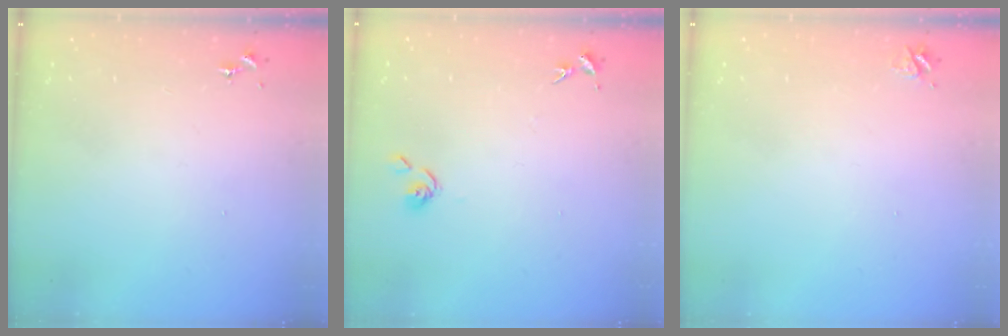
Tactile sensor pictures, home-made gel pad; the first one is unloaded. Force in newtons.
{"total": 6.3, "press": 6.3, "slide": 0.5}
{"total": 3.7, "press": 3.6, "slide": 0.5}